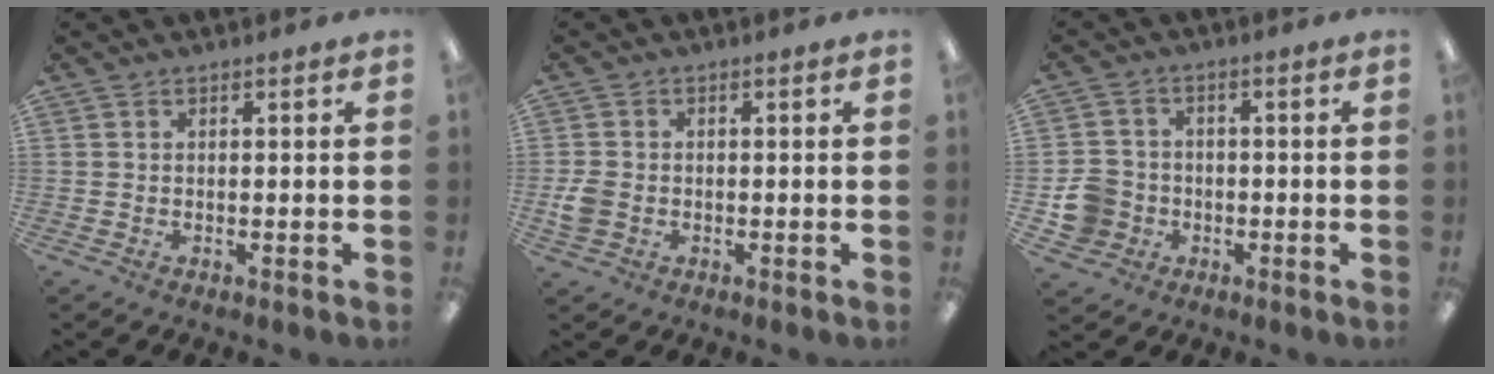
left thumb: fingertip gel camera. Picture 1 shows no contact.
{"total": 4.2, "force": [-0.9, 3.4, 2.2], "torque": [-0.035, 0.003, -0.016]}
{"total": 7.8, "force": [-2.1, 7.1, 2.3], "torque": [-0.064, 0.018, -0.035]}